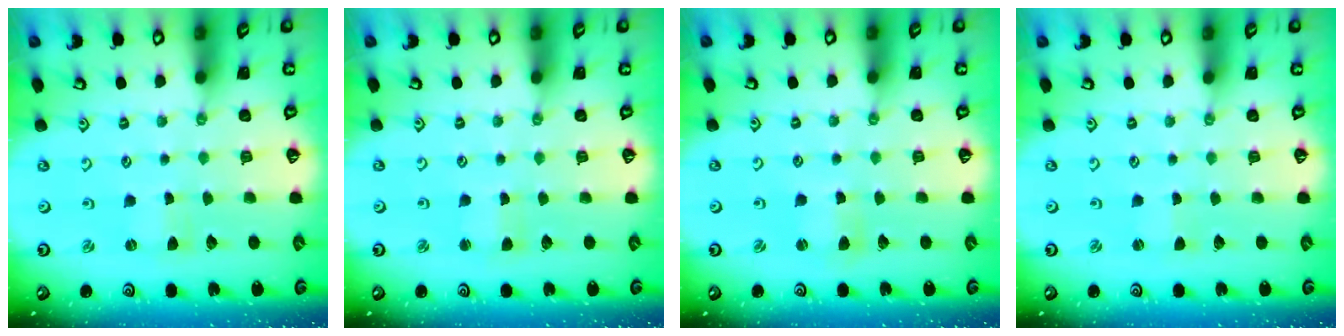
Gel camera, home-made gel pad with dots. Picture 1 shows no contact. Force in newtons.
{"total": 2.3, "press": 2.3, "slide": 0.3}
{"total": 2.3, "press": 2.3, "slide": 0.3}
{"total": 0.0}